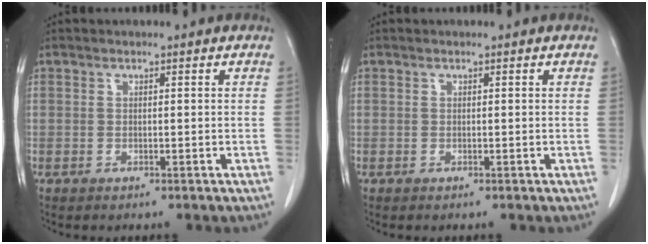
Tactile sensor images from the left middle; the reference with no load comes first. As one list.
[{"total": 0.0}]